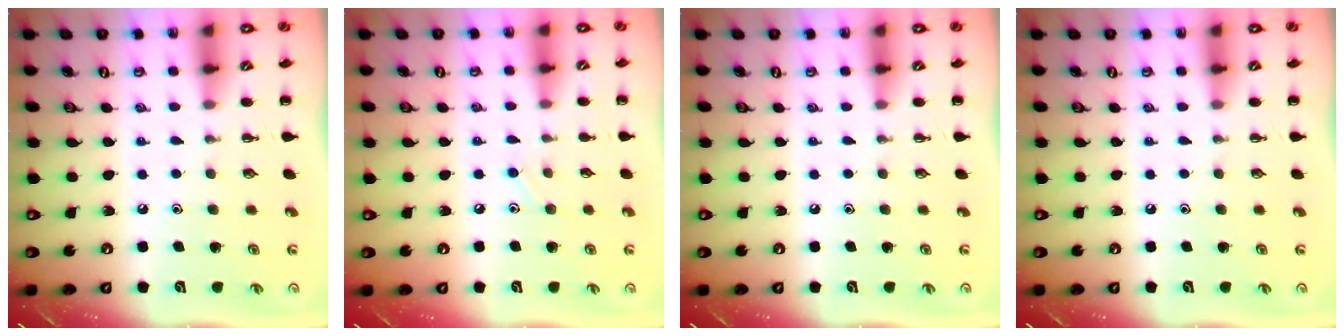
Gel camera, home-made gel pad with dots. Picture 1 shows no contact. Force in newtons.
{"total": 4.8, "press": 4.5, "slide": 1.6}
{"total": 0.0}
{"total": 0.0}